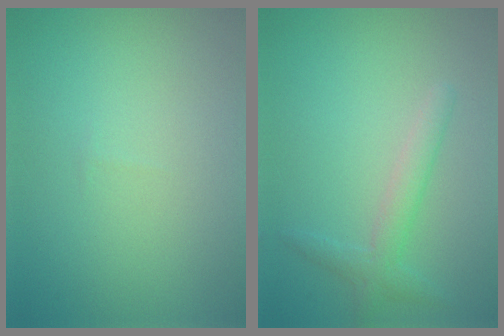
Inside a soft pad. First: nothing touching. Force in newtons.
{"total": 2.1, "press": 2.1, "slide": 0.1}